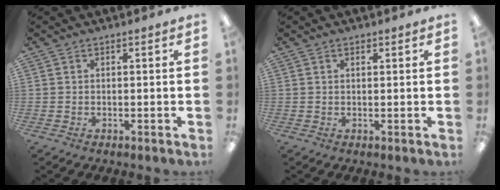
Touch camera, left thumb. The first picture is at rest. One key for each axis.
{"total": 0.8, "fx": 0.5, "fy": 0.4, "fz": 0.4, "tx": -0.009, "ty": 0.001, "tz": 0.010}